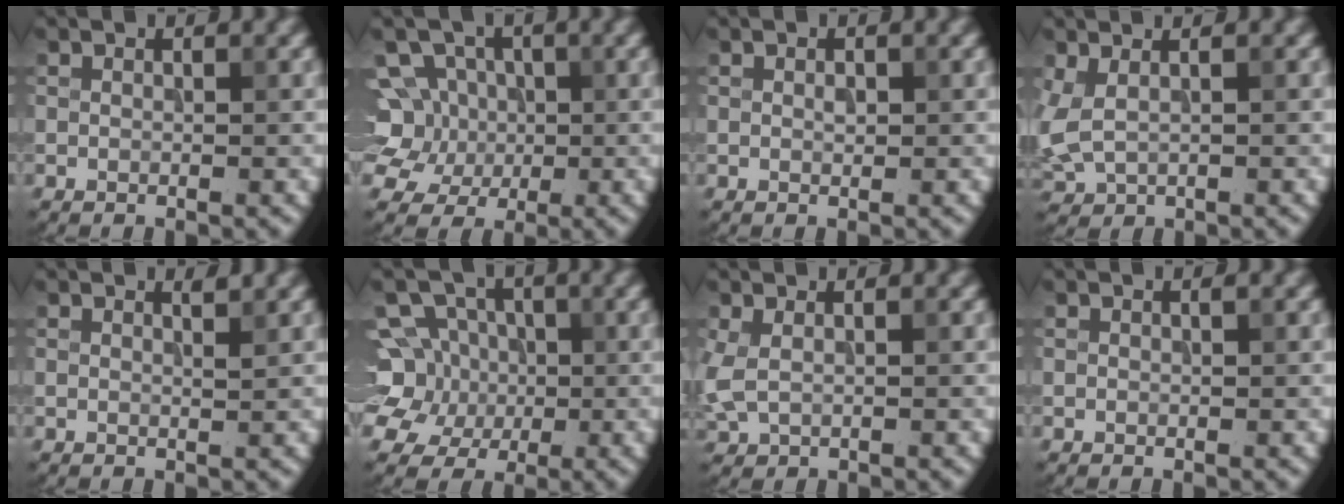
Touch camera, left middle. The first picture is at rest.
{"total": 6.7, "force": [1.4, 5.7, 3.2], "torque": [-0.045, 0.022, -0.001]}
{"total": 0.6, "force": [0.1, 0.3, 0.5], "torque": [-0.008, 0.002, 0.001]}
{"total": 2.4, "force": [0.9, 1.4, 1.8], "torque": [-0.052, -0.003, 0.025]}
{"total": 0.9, "force": [0.8, 0.1, 0.5], "torque": [-0.003, 0.001, 0.011]}
{"total": 9.5, "force": [1.1, 8.4, 4.2], "torque": [-0.092, 0.047, -0.023]}
{"total": 1.9, "force": [0.3, 1.1, 1.5], "torque": [-0.042, 0.000, 0.007]}
{"total": 0.0}